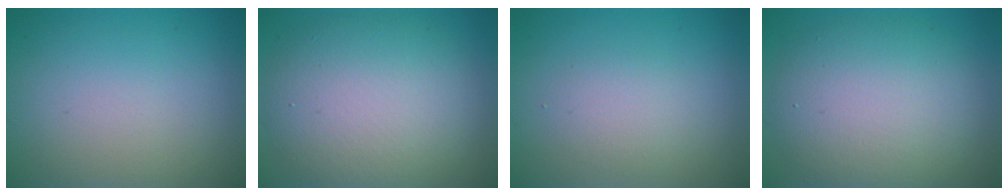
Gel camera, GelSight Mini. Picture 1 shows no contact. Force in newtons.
{"total": 9.0, "press": 9.0, "slide": 0.9}
{"total": 1.9, "press": 1.9, "slide": 0.1}
{"total": 8.0, "press": 8.0, "slide": 0.5}